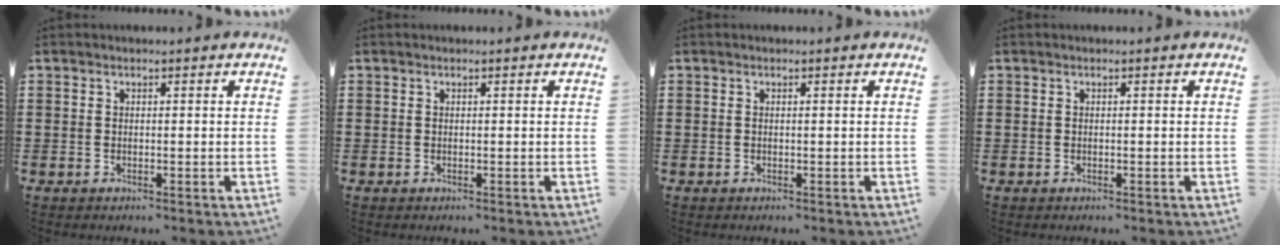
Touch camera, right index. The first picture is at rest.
{"total": 0.0}
{"total": 0.0}
{"total": 0.0}